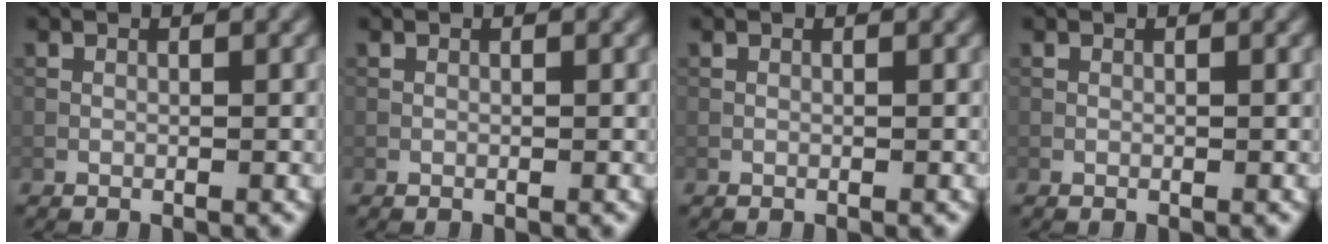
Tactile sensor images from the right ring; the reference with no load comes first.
{"total": 0.0}
{"total": 0.0}
{"total": 0.0}